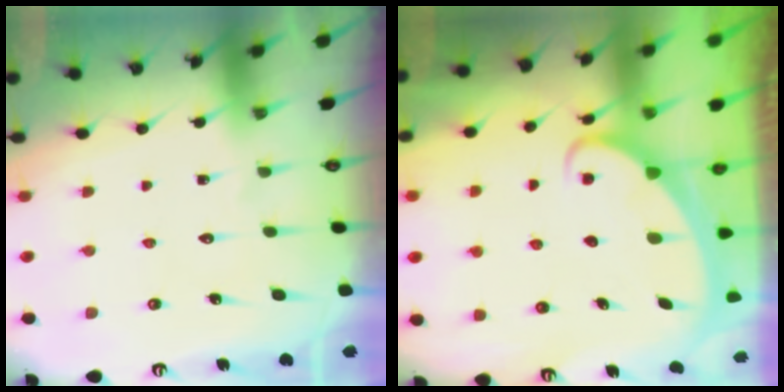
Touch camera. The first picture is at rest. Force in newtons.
{"total": 2.4, "press": 2.3, "slide": 0.3}